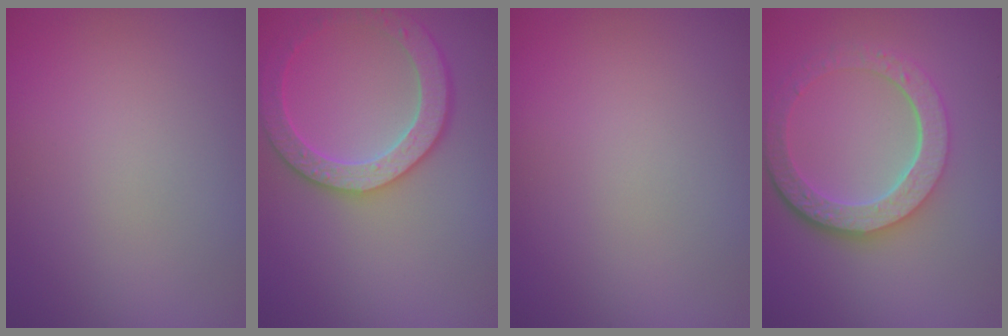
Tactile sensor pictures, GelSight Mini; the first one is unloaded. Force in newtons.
{"total": 3.9, "press": 3.9, "slide": 0.6}
{"total": 0.0}
{"total": 6.3, "press": 4.6, "slide": 4.2}